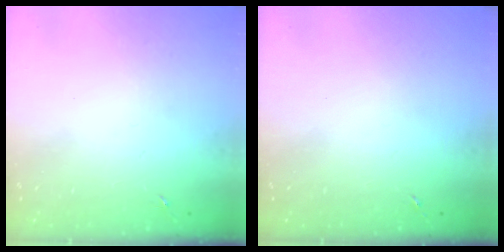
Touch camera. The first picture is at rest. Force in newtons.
{"total": 0.0}